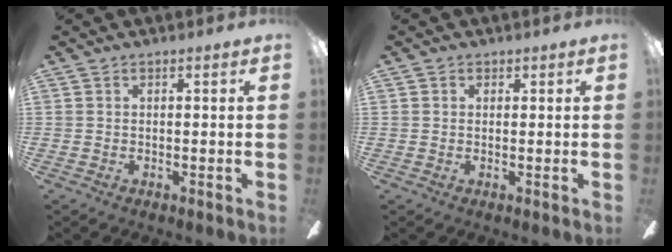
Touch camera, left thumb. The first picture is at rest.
{"total": 0.9, "force": [0.5, 0.8, 0.1], "torque": [0.006, 0.000, 0.007]}